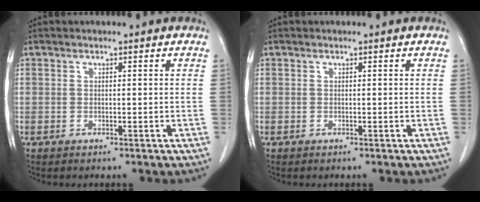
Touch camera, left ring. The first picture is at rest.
{"total": 0.0}